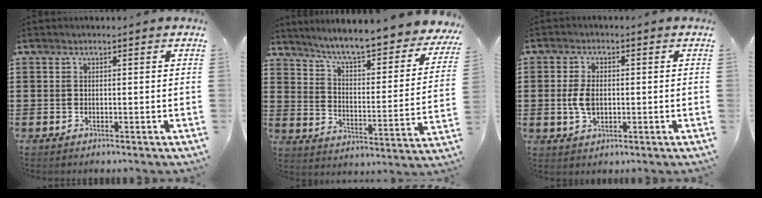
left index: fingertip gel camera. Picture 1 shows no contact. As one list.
[{"total": 5.9, "force": [5.4, -0.4, 2.5], "torque": [-0.071, -0.050, 0.084]}, {"total": 4.4, "force": [-0.1, 2.6, 3.5], "torque": [-0.092, 0.000, -0.009]}]